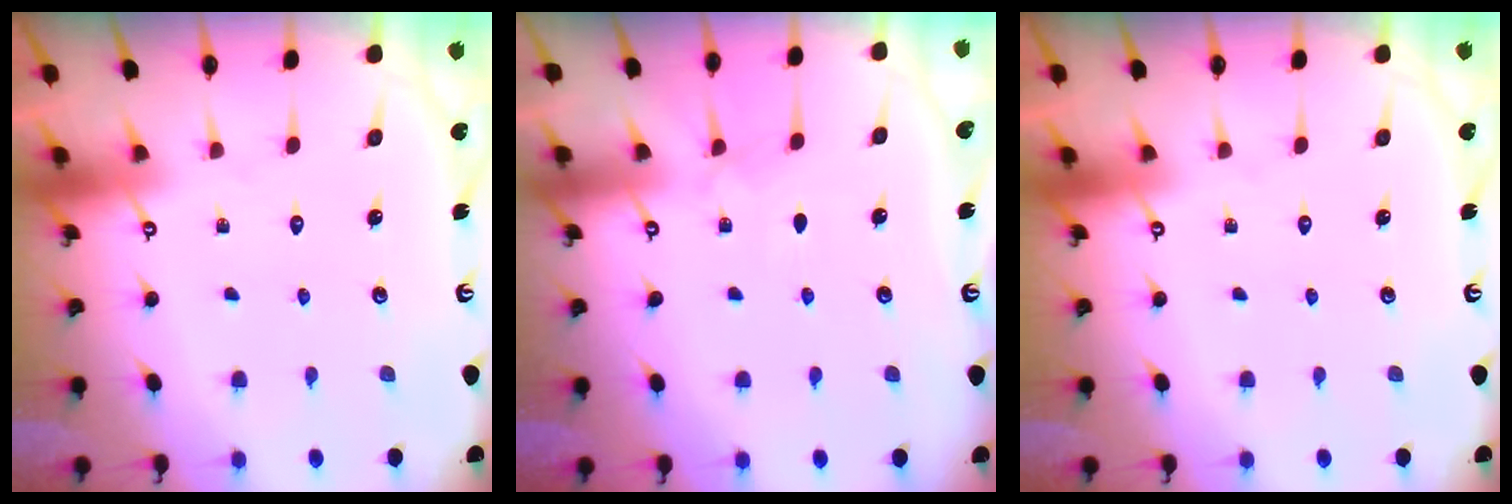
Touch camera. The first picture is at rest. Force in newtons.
{"total": 4.3, "press": 4.2, "slide": 0.6}
{"total": 0.0}